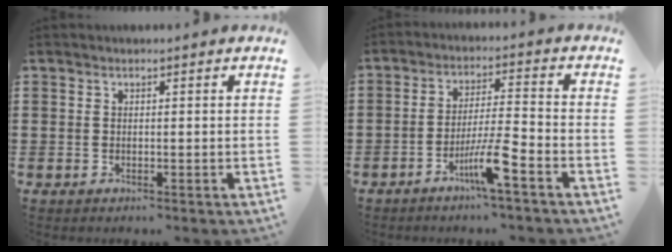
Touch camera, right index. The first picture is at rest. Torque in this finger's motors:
{"motor_torque": [2.14, 0.00, 0.77, 0.20]}